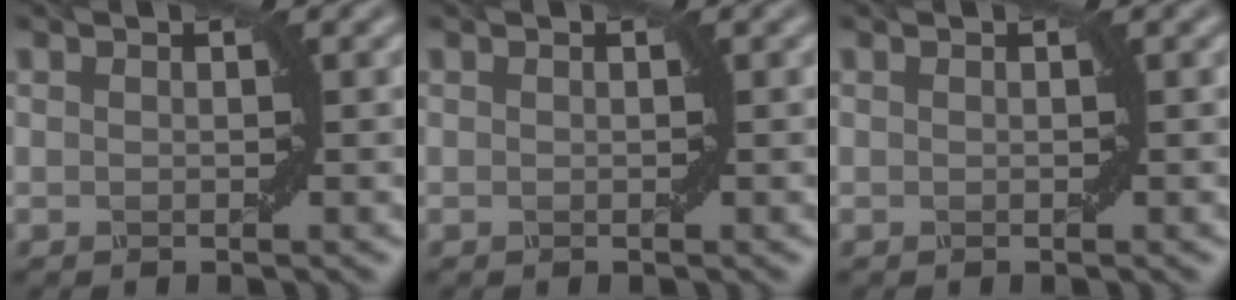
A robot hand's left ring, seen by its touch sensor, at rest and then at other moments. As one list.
[{"total": 0.0}, {"total": 0.0}]